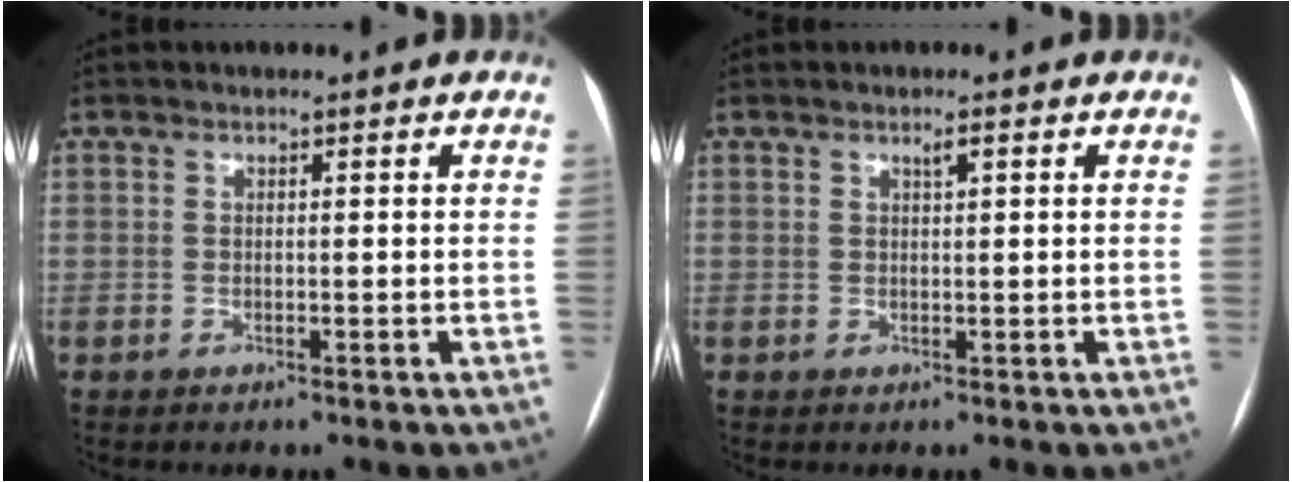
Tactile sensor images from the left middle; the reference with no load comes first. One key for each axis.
{"total": 1.2, "fx": 0.6, "fy": 0.1, "fz": 1.0, "tx": -0.019, "ty": 0.002, "tz": 0.010}